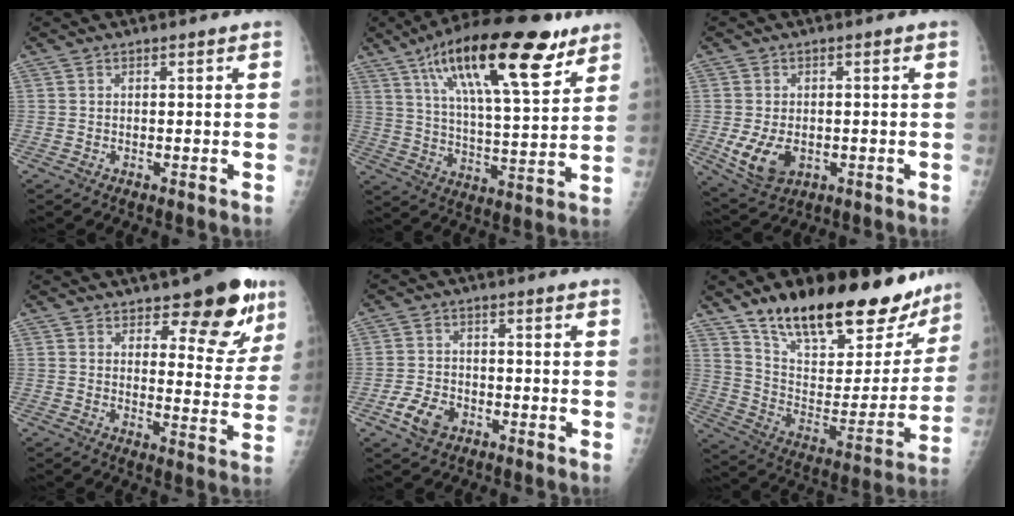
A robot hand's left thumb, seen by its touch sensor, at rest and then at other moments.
{"total": 24.0, "force": [13.3, 7.4, 18.6], "torque": [-0.288, -0.029, 0.219]}
{"total": 7.8, "force": [-1.6, 5.3, 5.5], "torque": [-0.095, -0.006, -0.015]}
{"total": 12.2, "force": [7.9, 5.1, 7.8], "torque": [-0.047, -0.047, 0.107]}
{"total": 6.0, "force": [-2.9, 4.1, 3.2], "torque": [-0.054, 0.014, -0.051]}
{"total": 29.3, "force": [21.5, 11.5, 16.3], "torque": [-0.211, -0.079, 0.336]}